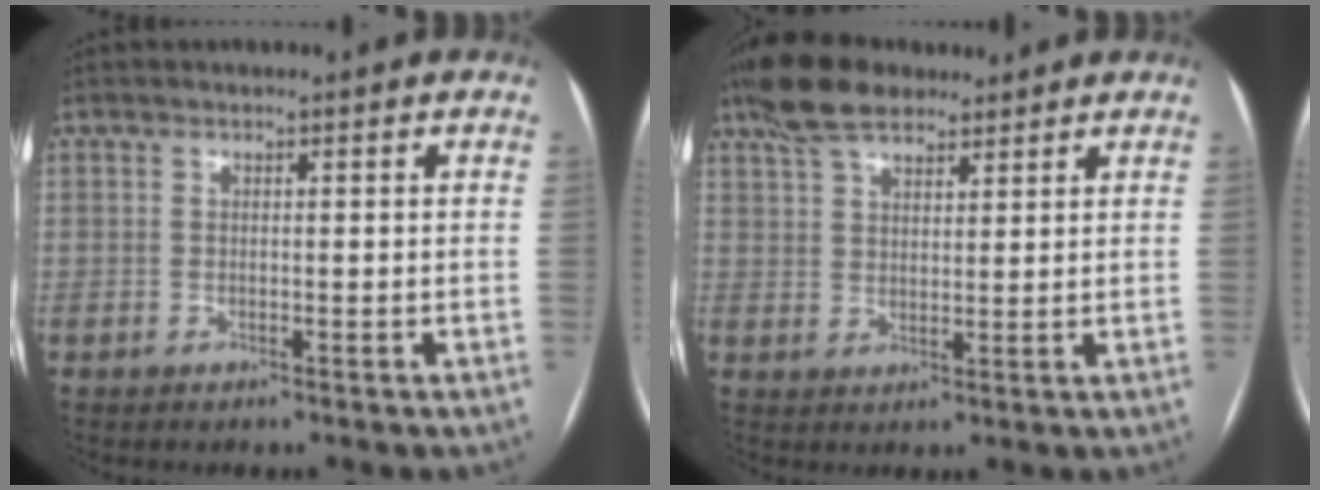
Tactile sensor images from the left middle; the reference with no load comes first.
{"total": 8.5, "force": [6.5, 3.4, 4.3], "torque": [-0.087, 0.026, 0.119]}